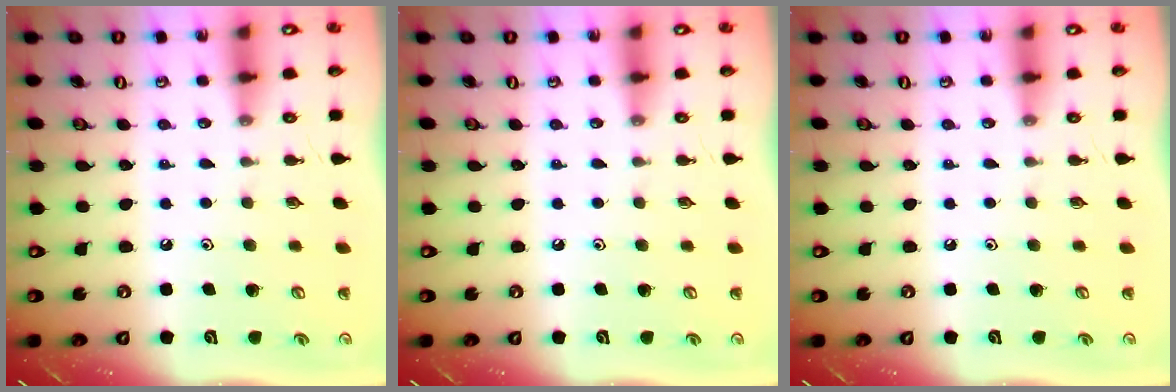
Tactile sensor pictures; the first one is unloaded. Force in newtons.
{"total": 0.0}
{"total": 0.0}